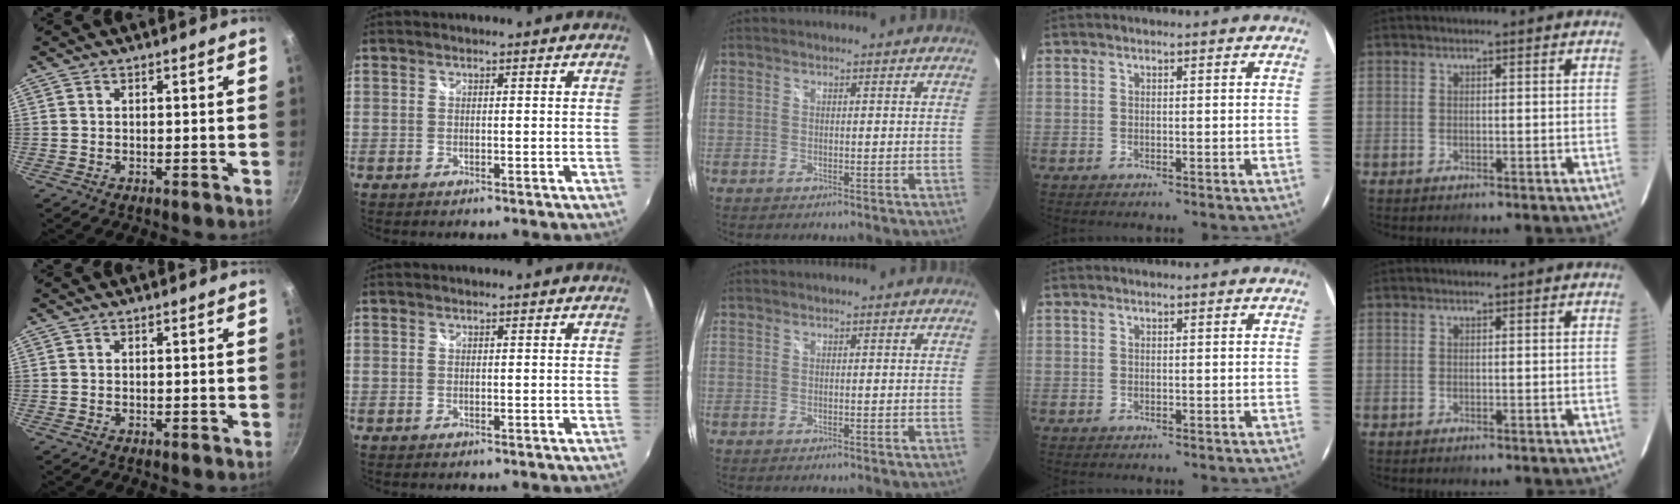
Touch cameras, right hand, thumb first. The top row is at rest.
{}